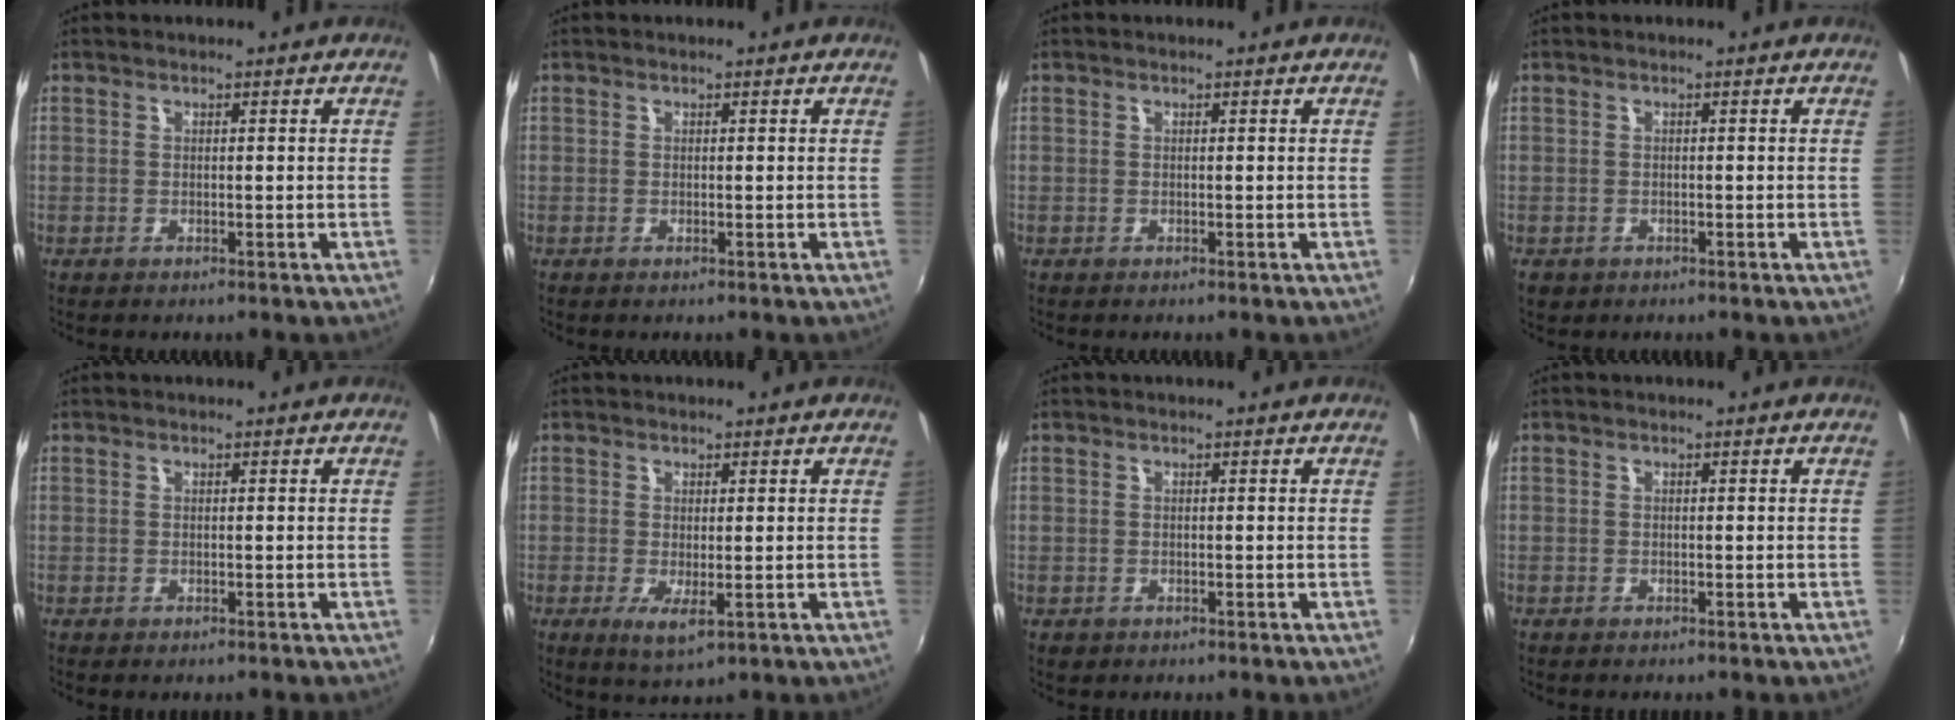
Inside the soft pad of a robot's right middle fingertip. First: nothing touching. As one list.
[{"total": 0.0}, {"total": 0.0}, {"total": 1.9, "force": [-0.8, 1.5, 0.8], "torque": [-0.018, -0.006, -0.012]}, {"total": 0.0}, {"total": 3.9, "force": [-0.9, 1.1, 3.6], "torque": [-0.066, -0.018, -0.012]}, {"total": 1.0, "force": [-0.5, 0.8, 0.3], "torque": [-0.007, -0.004, -0.008]}, {"total": 0.7, "force": [-0.6, 0.4, 0.0], "torque": [-0.002, 0.000, -0.011]}]